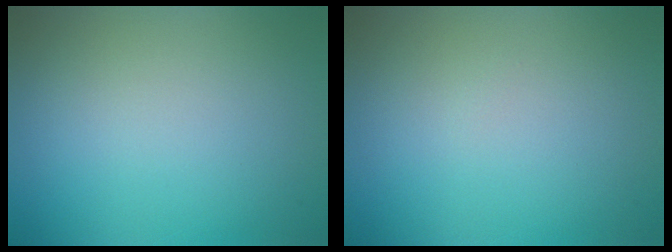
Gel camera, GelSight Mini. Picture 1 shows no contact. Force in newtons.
{"total": 0.0}